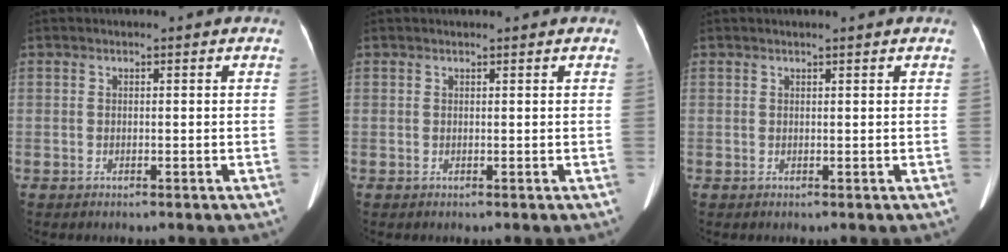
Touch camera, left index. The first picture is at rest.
{"total": 1.3, "force": [1.2, 0.0, 0.4], "torque": [-0.007, 0.014, 0.017]}
{"total": 1.4, "force": [1.2, -0.2, 0.7], "torque": [-0.008, 0.011, 0.021]}